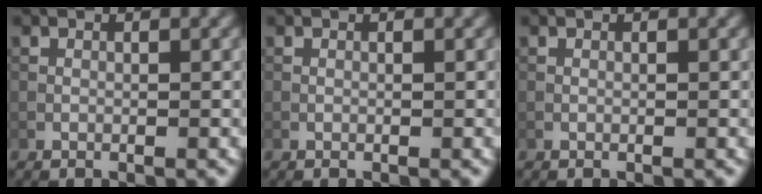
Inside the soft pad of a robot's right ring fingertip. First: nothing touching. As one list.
[{"total": 0.0}, {"total": 0.0}]